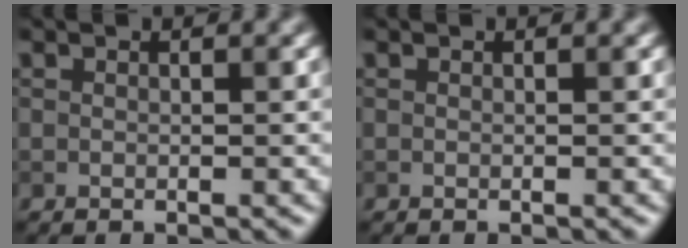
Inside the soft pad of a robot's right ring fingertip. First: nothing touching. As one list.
[{"total": 0.0}]